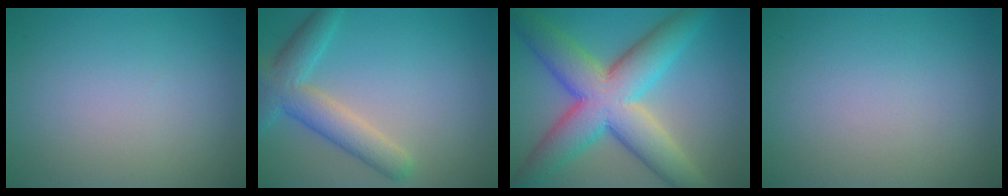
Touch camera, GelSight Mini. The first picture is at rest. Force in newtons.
{"total": 5.0, "press": 5.0, "slide": 0.3}
{"total": 11.0, "press": 11.0, "slide": 0.5}
{"total": 0.0}